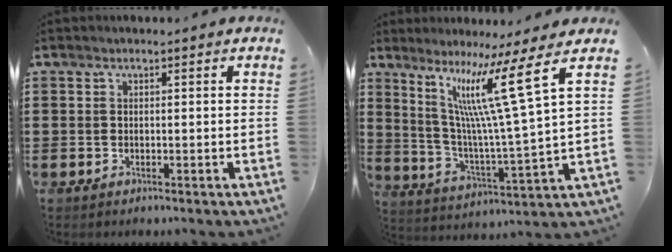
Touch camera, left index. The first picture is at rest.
{"total": 12.7, "force": [7.1, -0.6, 10.4], "torque": [-0.214, -0.034, 0.106]}